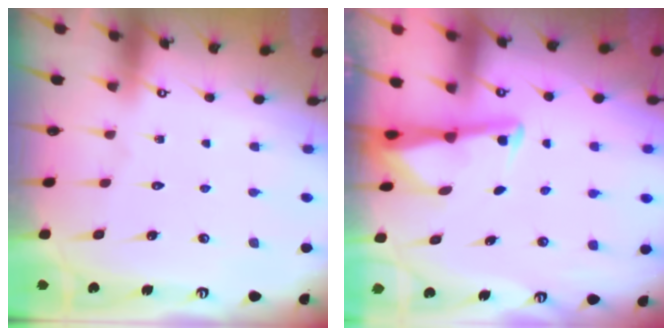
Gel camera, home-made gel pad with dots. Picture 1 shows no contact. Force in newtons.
{"total": 3.0, "press": 3.0, "slide": 0.3}